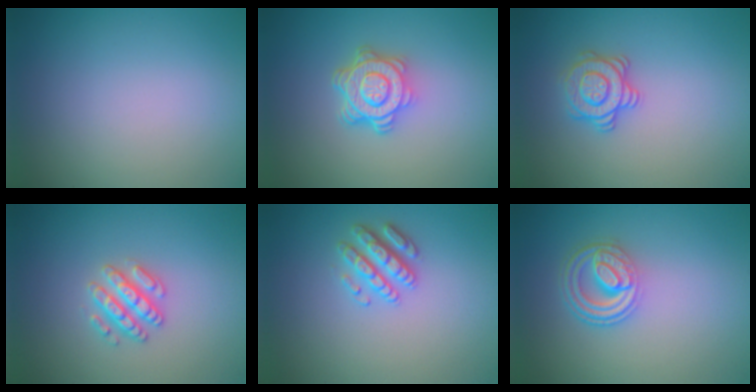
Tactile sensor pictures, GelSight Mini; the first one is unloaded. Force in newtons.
{"total": 4.7, "press": 3.7, "slide": 2.8}
{"total": 2.8, "press": 2.7, "slide": 0.7}
{"total": 2.6, "press": 2.6, "slide": 0.3}
{"total": 2.6, "press": 2.6, "slide": 0.5}
{"total": 4.5, "press": 3.3, "slide": 3.0}